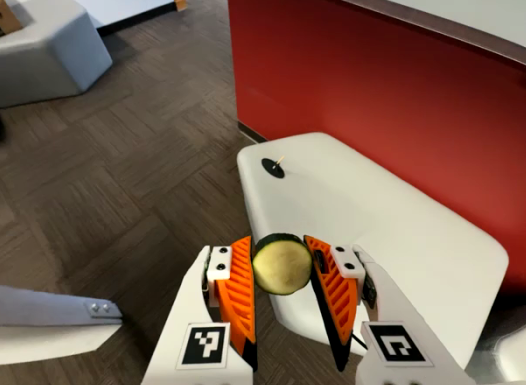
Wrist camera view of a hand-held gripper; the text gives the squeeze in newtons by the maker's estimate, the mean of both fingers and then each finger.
{"total": 11.4, "left": 11.6, "right": 11.2}